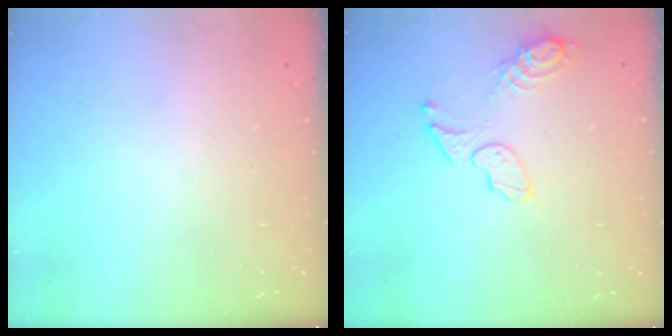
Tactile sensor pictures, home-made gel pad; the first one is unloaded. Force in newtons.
{"total": 8.6, "press": 8.6, "slide": 0.7}